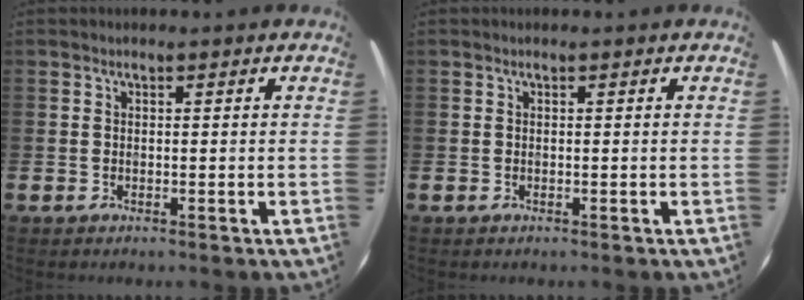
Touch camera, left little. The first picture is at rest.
{"total": 0.0}